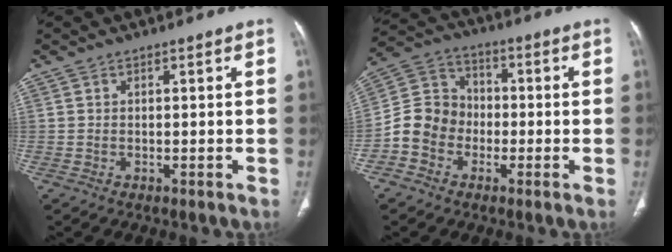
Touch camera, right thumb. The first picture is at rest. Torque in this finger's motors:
{"motor_torque": [0.06, 0.70, 0.84, -1.15, 0.29]}